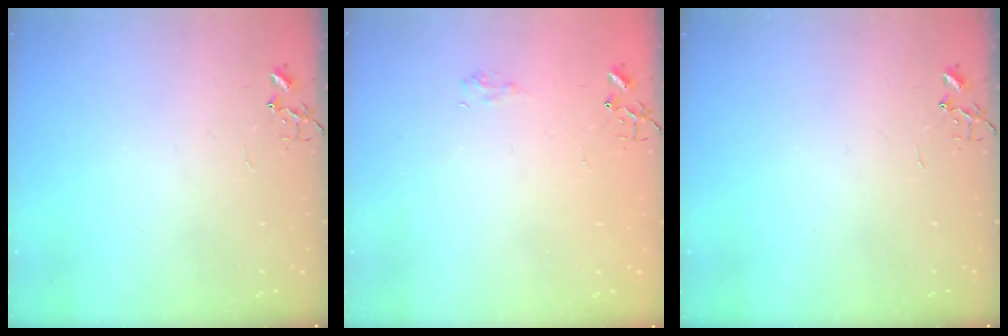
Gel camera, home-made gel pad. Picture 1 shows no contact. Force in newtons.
{"total": 6.9, "press": 6.8, "slide": 0.8}
{"total": 0.0}